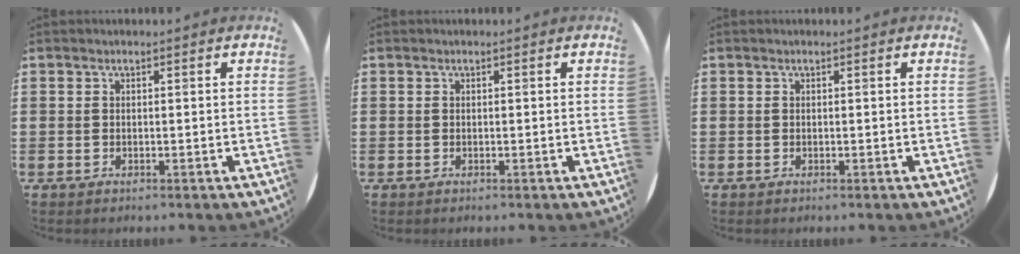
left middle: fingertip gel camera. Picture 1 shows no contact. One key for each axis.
{"total": 0.0}
{"total": 0.0}